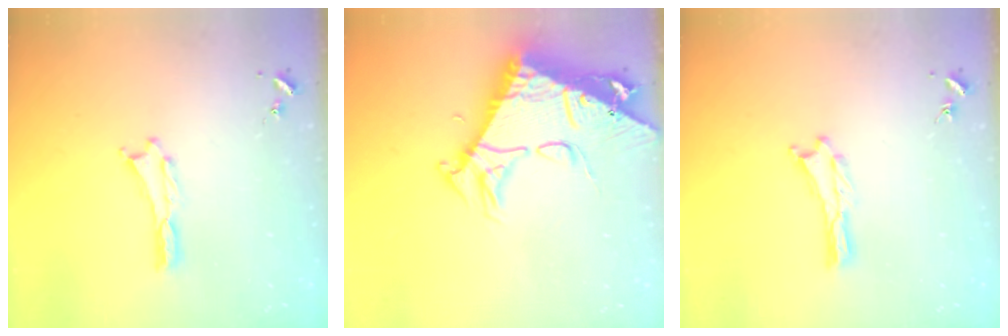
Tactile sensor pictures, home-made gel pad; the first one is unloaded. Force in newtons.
{"total": 10.8, "press": 10.8, "slide": 0.9}
{"total": 0.0}